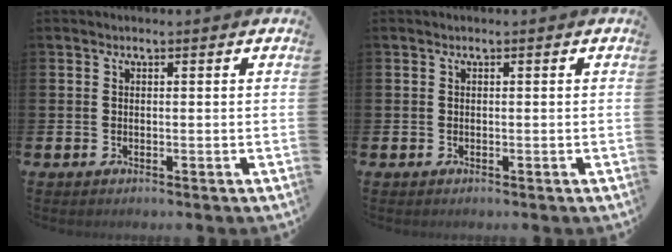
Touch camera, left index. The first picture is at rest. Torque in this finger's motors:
{"motor_torque": [0.01, -0.01, 0.00, 0.00]}